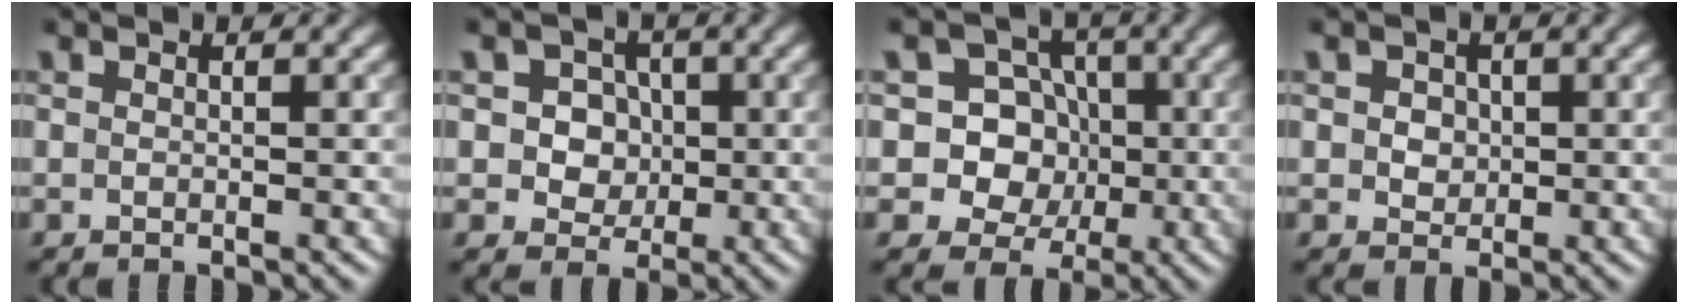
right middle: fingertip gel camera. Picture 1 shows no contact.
{"total": 4.7, "force": [0.8, 4.1, 2.1], "torque": [-0.018, 0.012, 0.003]}
{"total": 8.8, "force": [0.4, 8.2, 3.0], "torque": [-0.055, 0.041, -0.012]}
{"total": 1.9, "force": [0.4, 1.6, 0.9], "torque": [-0.011, 0.009, 0.002]}